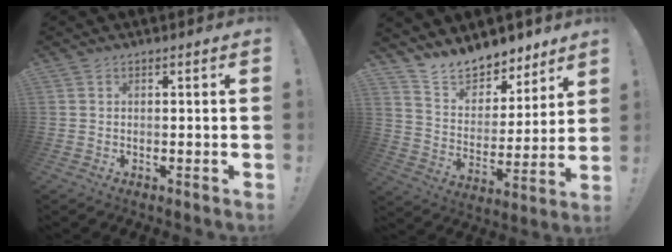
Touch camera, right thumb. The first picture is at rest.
{"total": 12.8, "force": [11.7, 4.8, 2.2], "torque": [-0.050, -0.099, 0.217]}